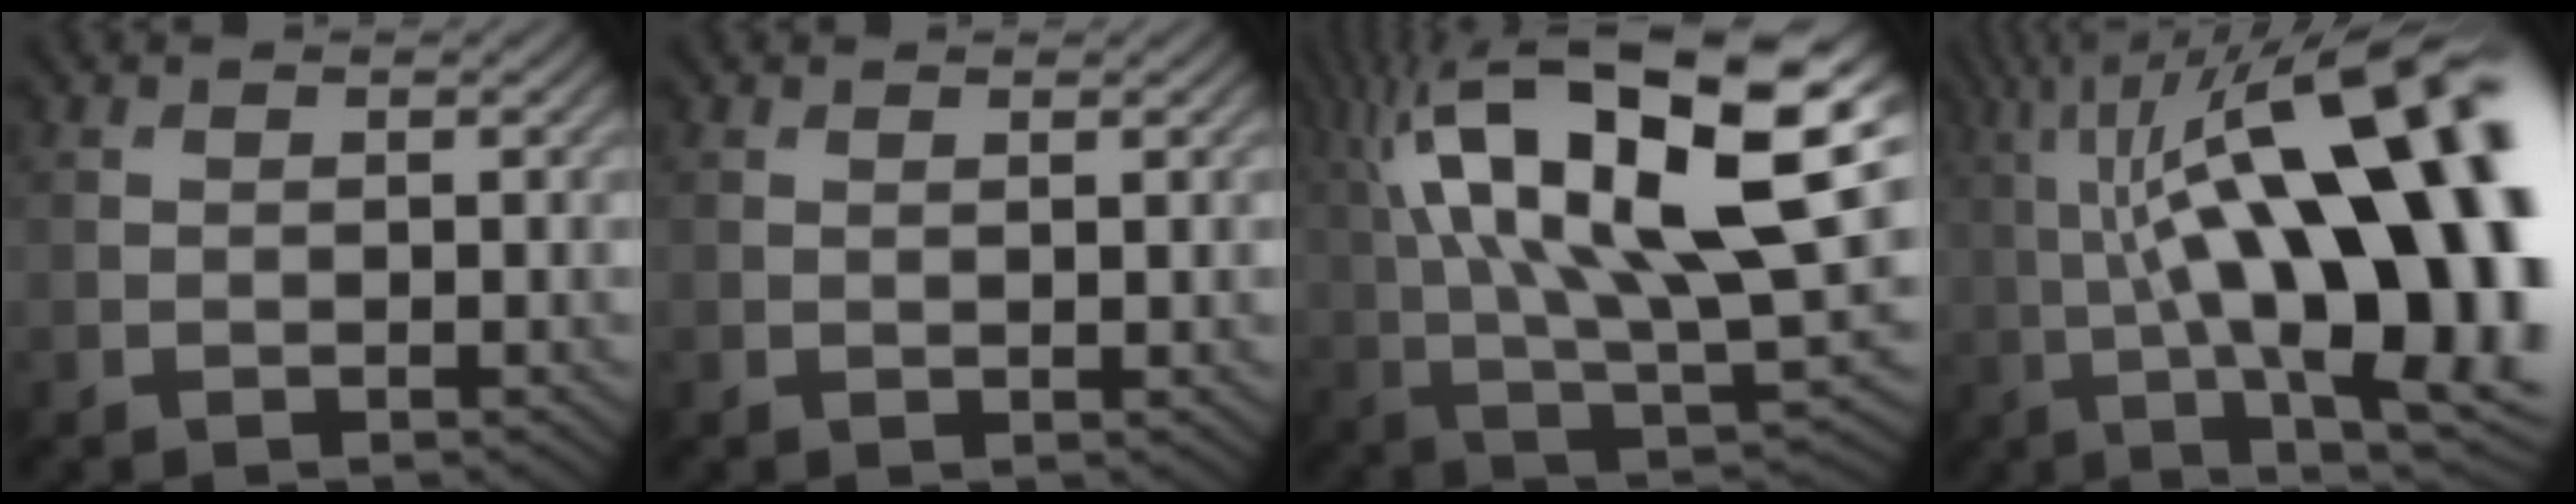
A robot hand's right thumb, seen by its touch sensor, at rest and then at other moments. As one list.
[{"total": 1.1, "force": [0.5, 0.3, 0.9], "torque": [-0.010, 0.004, 0.008]}, {"total": 20.4, "force": [6.6, 8.0, 17.6], "torque": [-0.317, 0.031, 0.111]}, {"total": 22.9, "force": [1.6, 7.0, 21.7], "torque": [-0.329, 0.038, 0.025]}]